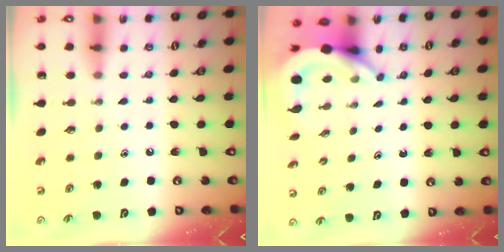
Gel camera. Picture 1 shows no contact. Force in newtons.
{"total": 6.1, "press": 6.1, "slide": 1.0}